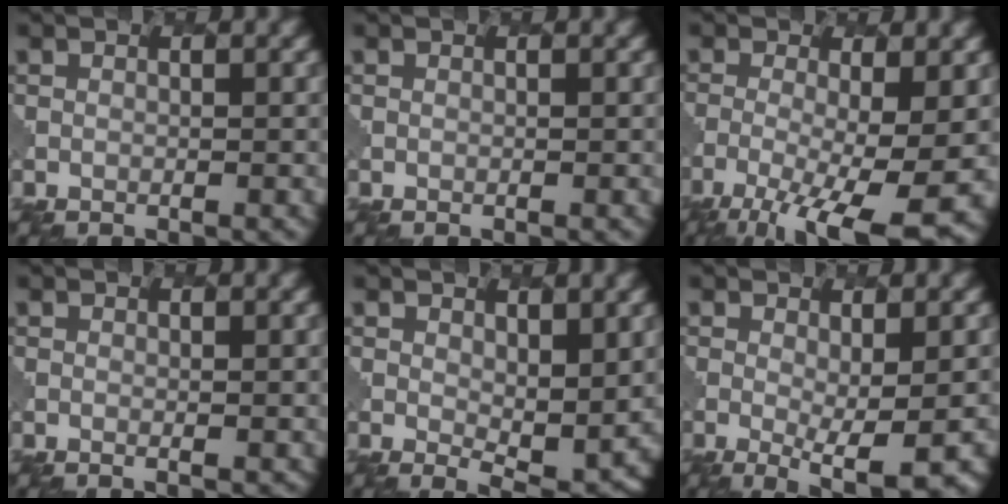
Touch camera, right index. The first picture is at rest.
{"total": 0.0}
{"total": 10.3, "force": [-4.6, 3.1, 8.7], "torque": [-0.158, -0.023, -0.072]}
{"total": 0.6, "force": [0.2, 0.1, 0.6], "torque": [-0.011, -0.005, 0.004]}
{"total": 3.8, "force": [1.2, 1.8, 3.2], "torque": [-0.050, -0.015, 0.026]}
{"total": 4.1, "force": [-0.5, 0.8, 4.0], "torque": [-0.065, -0.018, -0.003]}